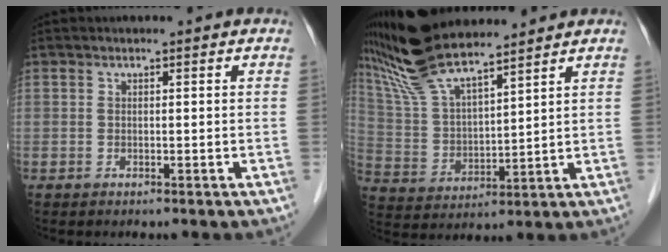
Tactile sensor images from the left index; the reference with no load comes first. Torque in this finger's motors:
{"motor_torque": [0.10, -0.25, -0.07, -0.04]}